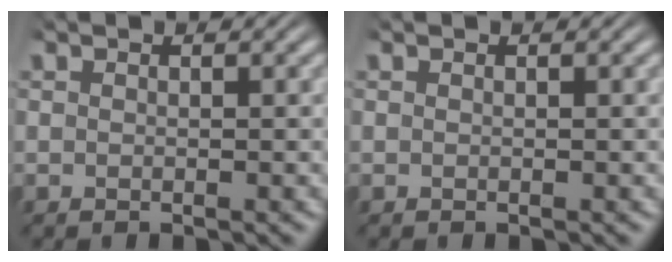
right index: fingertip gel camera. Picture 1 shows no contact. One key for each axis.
{"total": 0.0}